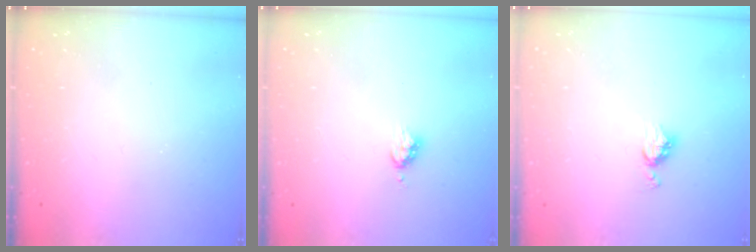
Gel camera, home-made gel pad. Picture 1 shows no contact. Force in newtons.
{"total": 4.2, "press": 4.2, "slide": 0.6}
{"total": 4.6, "press": 4.6, "slide": 0.4}